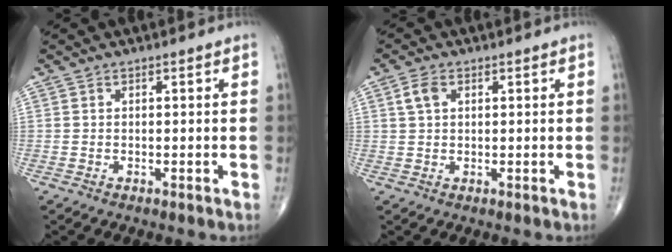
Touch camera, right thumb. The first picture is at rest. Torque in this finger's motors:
{"motor_torque": [-0.08, 0.06, 0.13, -0.08, 0.01]}